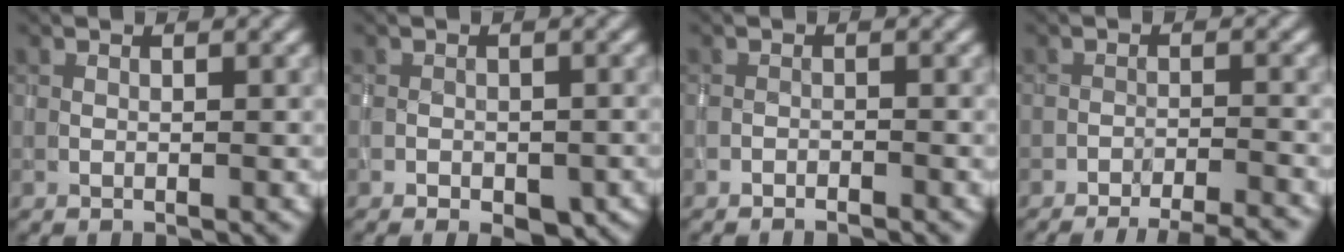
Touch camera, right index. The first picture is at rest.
{"total": 3.7, "force": [-1.9, 2.3, 2.2], "torque": [-0.030, -0.002, -0.022]}
{"total": 0.9, "force": [-0.9, 0.0, 0.0], "torque": [0.000, -0.001, -0.018]}
{"total": 8.2, "force": [-7.6, 1.9, 2.6], "torque": [-0.020, 0.007, -0.091]}